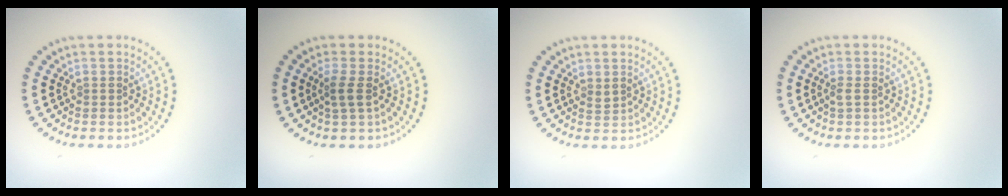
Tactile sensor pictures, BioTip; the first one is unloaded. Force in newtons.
{"total": 1.5, "press": 1.2, "slide": 0.9}
{"total": 0.6, "press": 0.6, "slide": 0.2}
{"total": 0.7, "press": 0.6, "slide": 0.4}